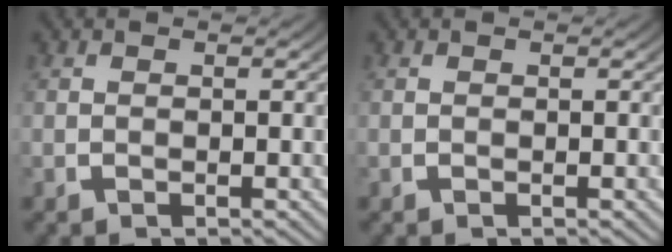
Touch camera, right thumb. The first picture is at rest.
{"total": 0.0}